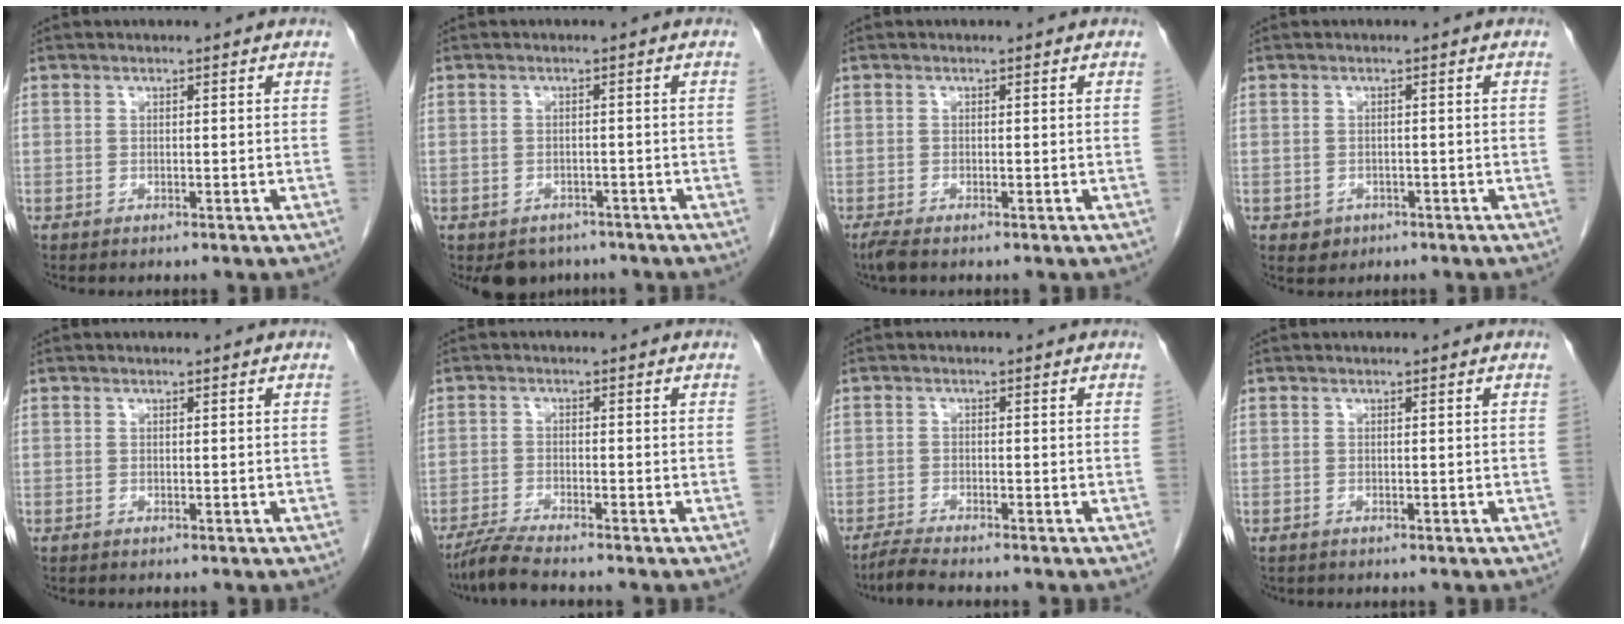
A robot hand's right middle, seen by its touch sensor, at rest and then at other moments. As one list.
[{"total": 4.6, "force": [-3.7, 2.8, 0.6], "torque": [-0.002, 0.004, -0.049]}, {"total": 1.8, "force": [-1.4, 0.3, 1.1], "torque": [-0.030, -0.008, -0.027]}, {"total": 1.9, "force": [-1.0, 1.6, 0.4], "torque": [-0.008, 0.003, -0.008]}, {"total": 0.0}, {"total": 4.0, "force": [-3.6, -0.6, 1.8], "torque": [-0.046, -0.018, -0.074]}, {"total": 2.9, "force": [-2.7, -0.4, 1.1], "torque": [-0.033, -0.014, -0.053]}, {"total": 0.0}]